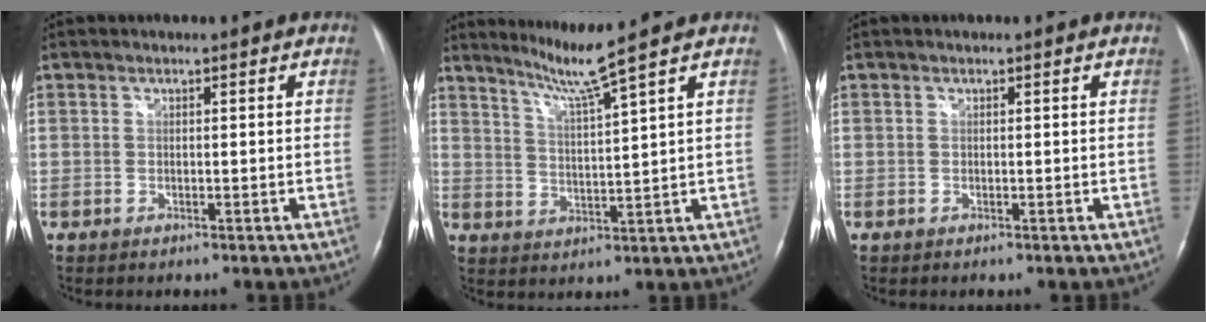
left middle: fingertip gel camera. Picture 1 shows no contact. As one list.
[{"total": 6.0, "force": [4.7, -2.6, 2.6], "torque": [-0.054, -0.023, 0.092]}, {"total": 0.0}]